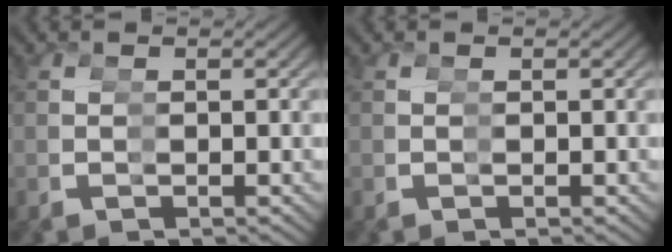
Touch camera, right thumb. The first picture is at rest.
{"total": 0.0}